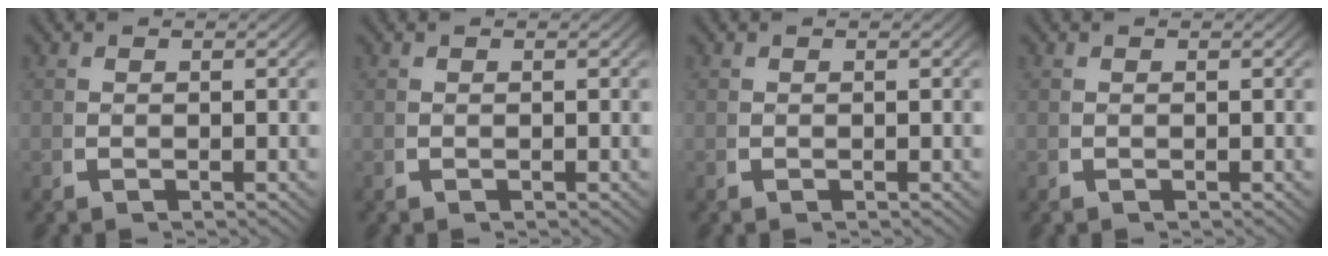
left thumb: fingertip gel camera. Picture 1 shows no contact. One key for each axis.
{"total": 0.0}
{"total": 0.0}
{"total": 0.0}